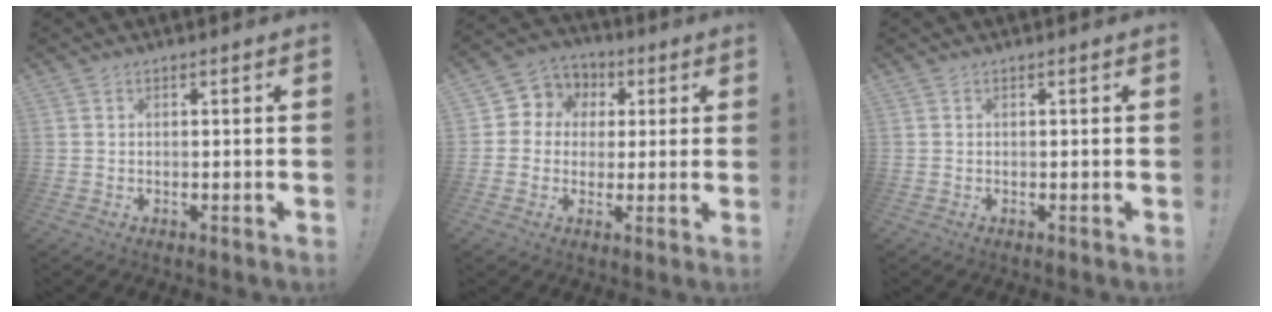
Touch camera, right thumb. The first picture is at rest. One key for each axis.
{"total": 6.9, "fx": 0.2, "fy": 6.7, "fz": 1.6, "tx": -0.016, "ty": -0.001, "tz": 0.010}
{"total": 0.0}